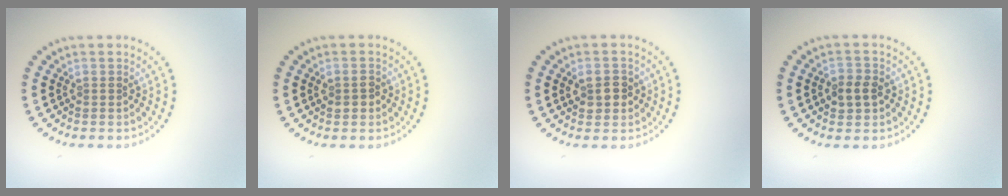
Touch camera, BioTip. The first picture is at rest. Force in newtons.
{"total": 1.5, "press": 1.5, "slide": 0.1}
{"total": 2.4, "press": 2.4, "slide": 0.4}
{"total": 2.4, "press": 2.4, "slide": 0.4}